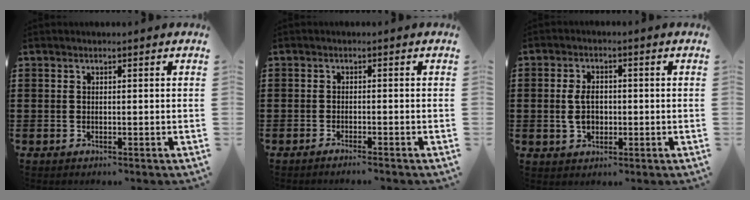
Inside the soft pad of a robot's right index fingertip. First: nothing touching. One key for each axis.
{"total": 1.2, "fx": -1.1, "fy": -0.2, "fz": 0.4, "tx": -0.006, "ty": 0.001, "tz": -0.022}
{"total": 4.8, "fx": -0.1, "fy": 3.0, "fz": 3.8, "tx": -0.077, "ty": 0.001, "tz": -0.006}